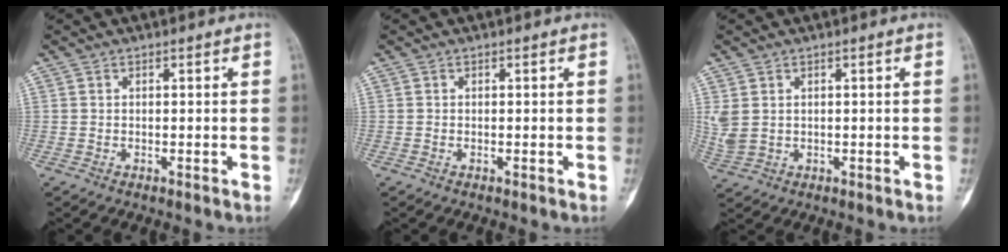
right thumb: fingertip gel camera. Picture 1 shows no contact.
{"total": 0.0}
{"total": 3.9, "force": [1.0, 2.8, 2.6], "torque": [-0.071, 0.000, 0.031]}